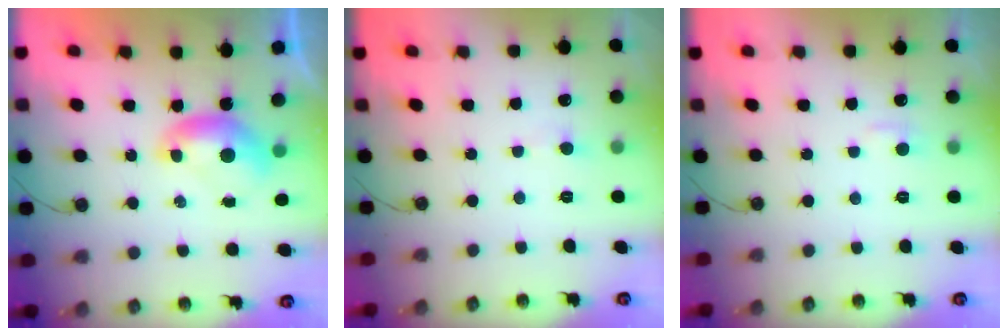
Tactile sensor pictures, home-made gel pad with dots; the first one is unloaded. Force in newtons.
{"total": 1.3, "press": 1.1, "slide": 0.6}
{"total": 2.0, "press": 1.9, "slide": 0.5}